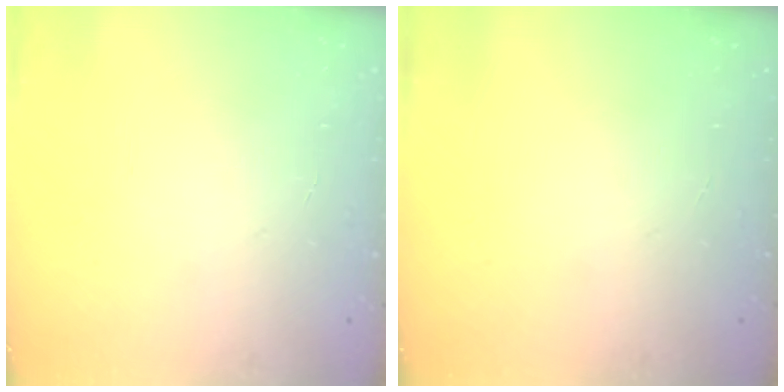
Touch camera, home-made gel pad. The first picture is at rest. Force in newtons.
{"total": 0.0}